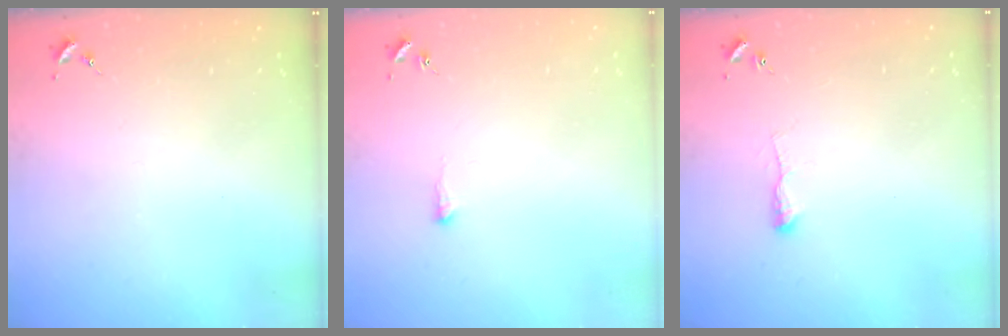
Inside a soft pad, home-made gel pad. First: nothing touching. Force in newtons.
{"total": 2.9, "press": 2.8, "slide": 0.5}
{"total": 4.6, "press": 4.6, "slide": 0.5}